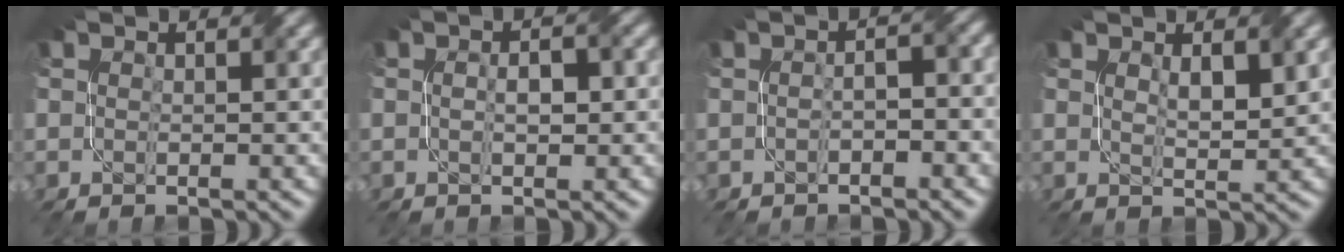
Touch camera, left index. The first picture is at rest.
{"total": 1.8, "force": [-0.1, 0.7, 1.6], "torque": [-0.028, 0.006, -0.001]}
{"total": 1.9, "force": [-0.8, 0.6, 1.7], "torque": [-0.029, 0.004, -0.014]}
{"total": 2.1, "force": [0.9, 0.6, 1.8], "torque": [-0.037, -0.002, 0.021]}